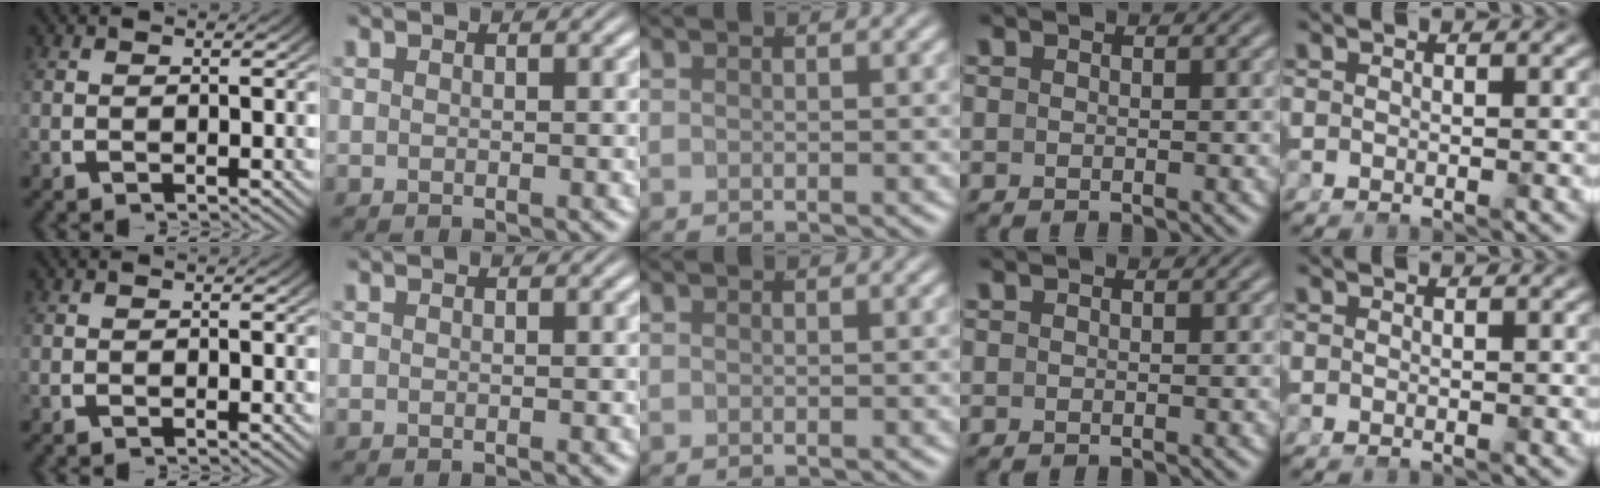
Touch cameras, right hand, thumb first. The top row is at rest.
{}